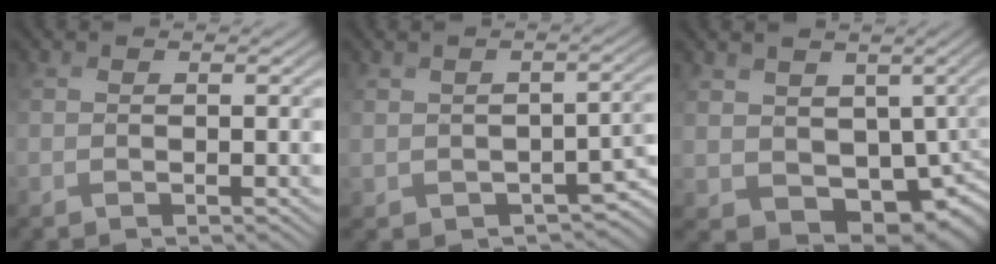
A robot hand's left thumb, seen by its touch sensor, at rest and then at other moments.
{"total": 3.7, "force": [-1.9, 2.5, 1.9], "torque": [-0.033, -0.014, -0.017]}
{"total": 6.7, "force": [0.1, 5.8, 3.2], "torque": [-0.073, -0.041, 0.023]}